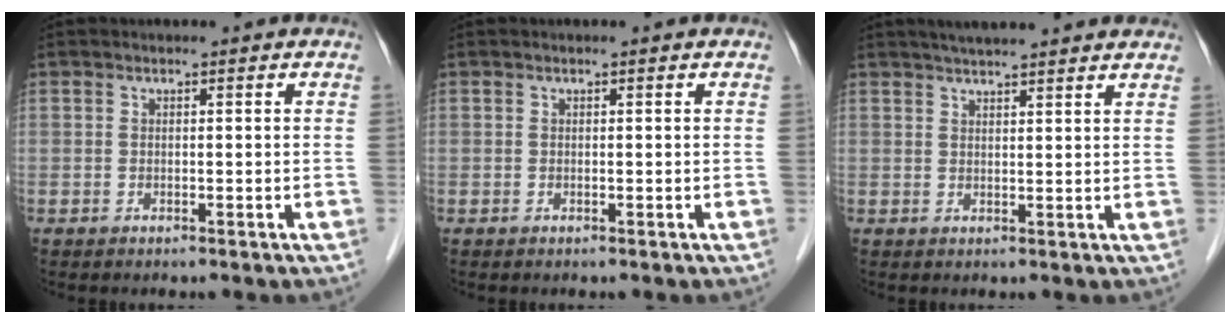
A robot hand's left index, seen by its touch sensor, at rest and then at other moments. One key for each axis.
{"total": 0.0}
{"total": 10.5, "fx": 9.2, "fy": 0.9, "fz": 5.0, "tx": -0.068, "ty": 0.028, "tz": 0.109}